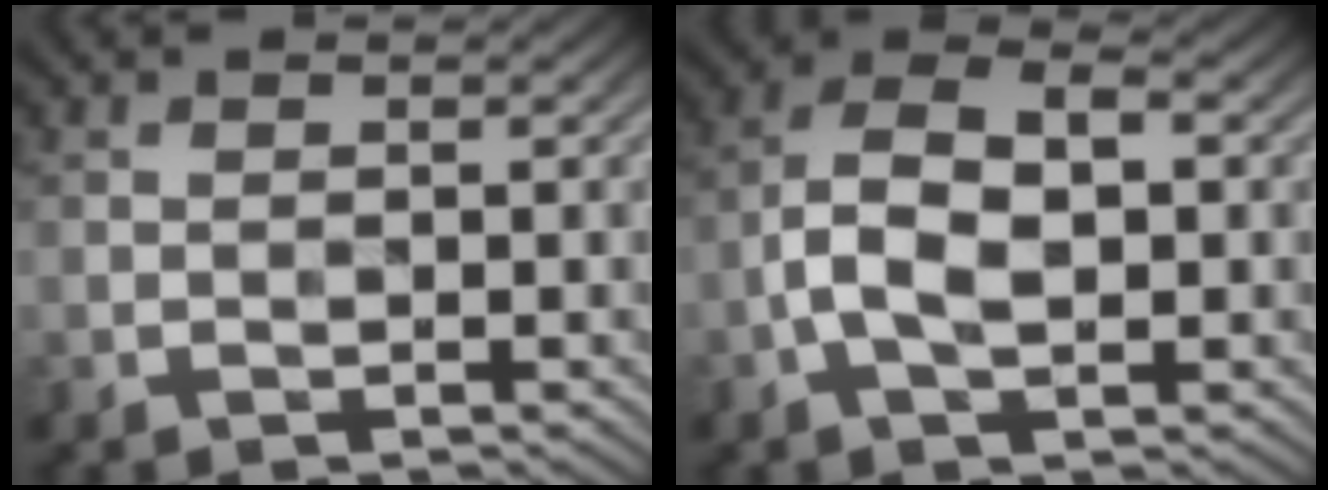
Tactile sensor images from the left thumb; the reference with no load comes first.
{"total": 7.8, "force": [-1.2, 4.1, 6.6], "torque": [-0.126, 0.019, -0.029]}